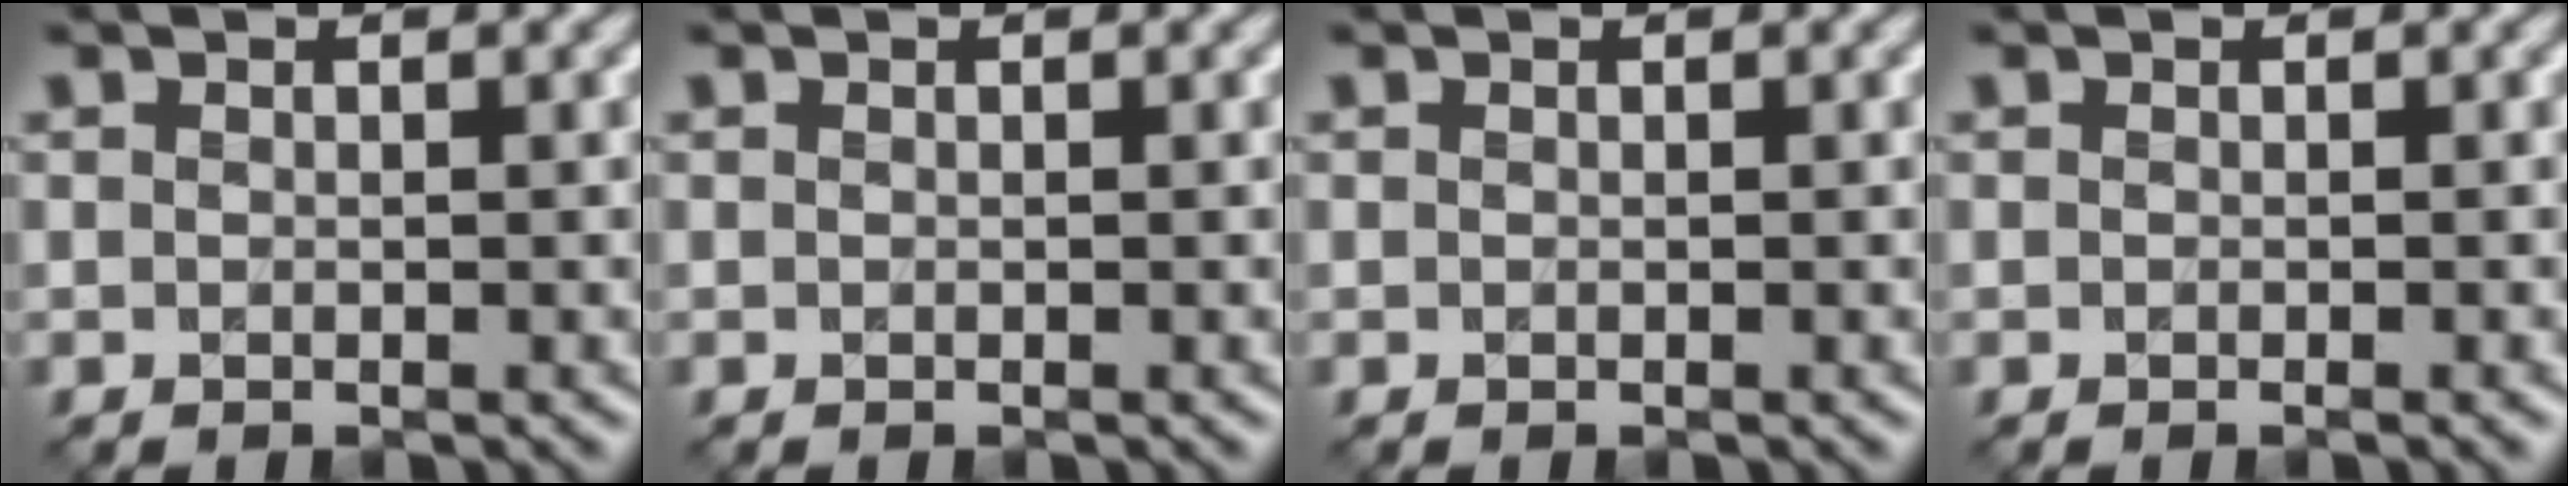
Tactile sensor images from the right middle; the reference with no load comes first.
{"total": 0.0}
{"total": 0.0}
{"total": 0.7, "force": [-0.3, 0.1, 0.6], "torque": [-0.006, -0.002, -0.005]}